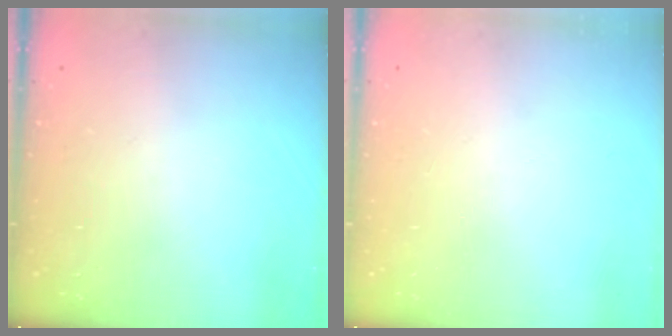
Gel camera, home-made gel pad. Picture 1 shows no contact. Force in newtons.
{"total": 0.0}